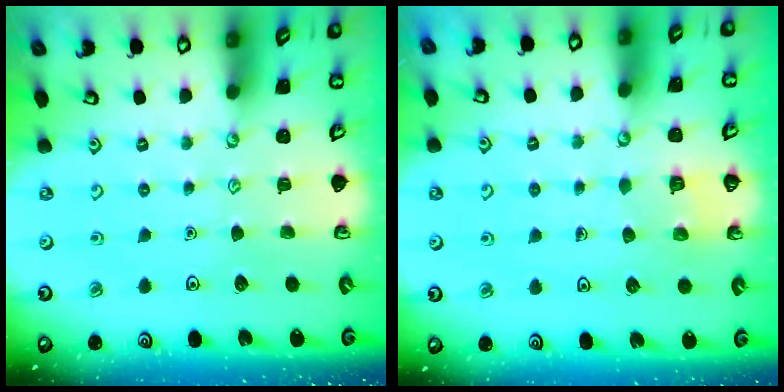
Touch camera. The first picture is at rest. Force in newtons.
{"total": 2.8, "press": 2.8, "slide": 0.1}